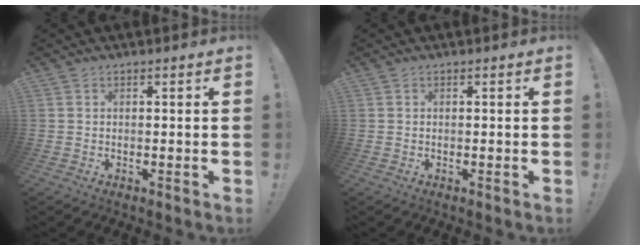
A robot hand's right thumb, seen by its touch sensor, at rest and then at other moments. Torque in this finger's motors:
{"motor_torque": [0.49, 0.32, 0.14, -0.15, 0.06]}